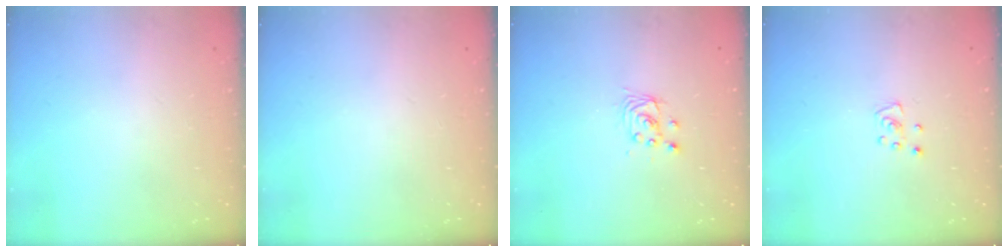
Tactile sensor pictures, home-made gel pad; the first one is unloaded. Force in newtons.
{"total": 0.0}
{"total": 2.9, "press": 2.9, "slide": 0.0}
{"total": 3.6, "press": 3.6, "slide": 0.3}